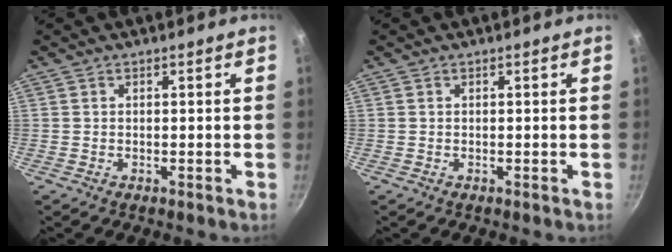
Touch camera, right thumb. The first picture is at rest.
{"total": 0.0}